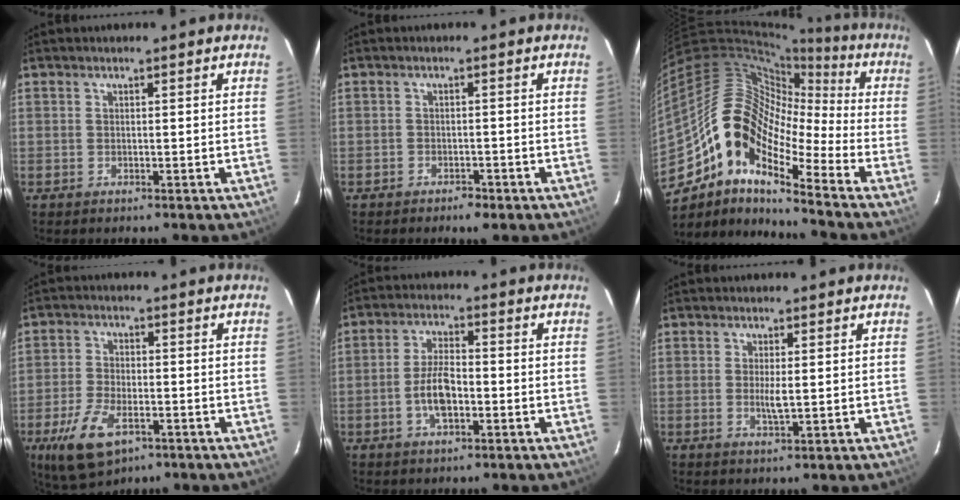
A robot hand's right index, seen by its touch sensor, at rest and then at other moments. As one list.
[{"total": 2.6, "force": [-2.0, 1.3, 1.1], "torque": [-0.030, 0.003, -0.030]}, {"total": 16.6, "force": [-8.7, 6.9, 12.3], "torque": [-0.202, -0.001, -0.182]}, {"total": 11.0, "force": [-5.5, 5.5, 7.8], "torque": [-0.176, -0.015, -0.095]}, {"total": 6.6, "force": [-2.1, 2.7, 5.6], "torque": [-0.113, 0.006, -0.038]}, {"total": 2.7, "force": [0.0, 0.5, 2.6], "torque": [-0.050, -0.006, 0.000]}]